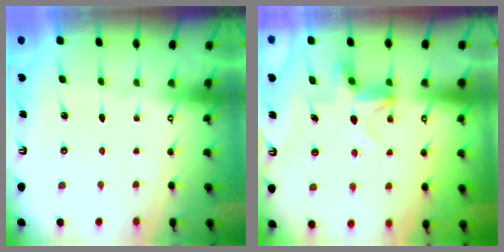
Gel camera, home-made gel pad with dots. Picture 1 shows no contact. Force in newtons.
{"total": 4.7, "press": 4.7, "slide": 0.3}